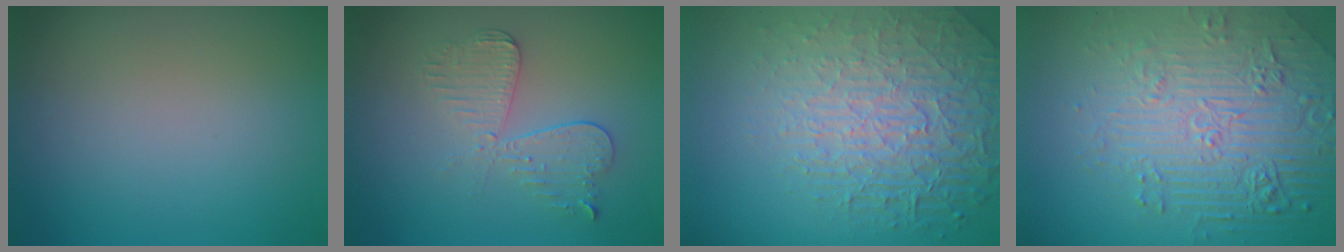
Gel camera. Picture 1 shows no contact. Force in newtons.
{"total": 3.6, "press": 3.2, "slide": 1.8}
{"total": 8.1, "press": 5.6, "slide": 5.8}
{"total": 8.1, "press": 5.7, "slide": 5.7}